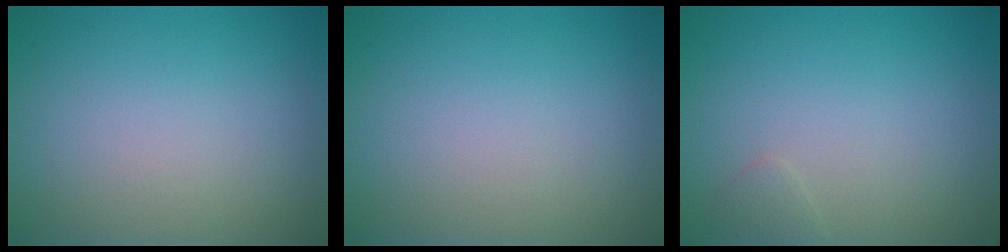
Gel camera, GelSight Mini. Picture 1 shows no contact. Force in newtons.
{"total": 0.0}
{"total": 0.8, "press": 0.8, "slide": 0.0}